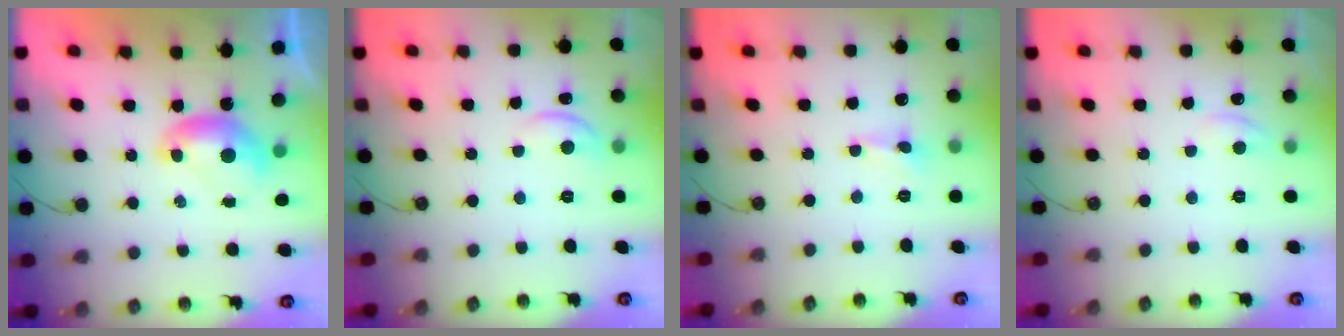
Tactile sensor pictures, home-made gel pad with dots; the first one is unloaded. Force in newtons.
{"total": 2.2, "press": 2.2, "slide": 0.5}
{"total": 0.5, "press": 0.5, "slide": 0.1}
{"total": 1.7, "press": 1.7, "slide": 0.3}